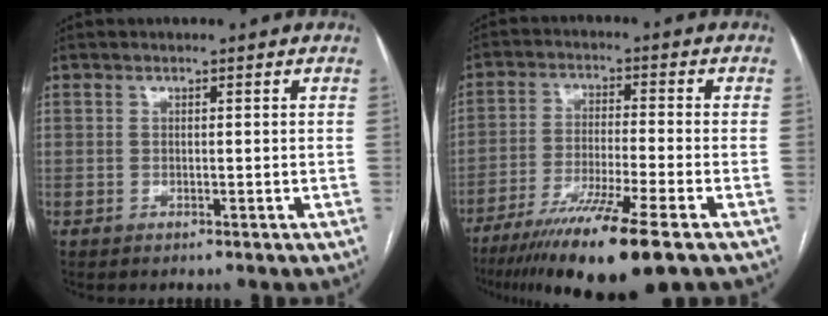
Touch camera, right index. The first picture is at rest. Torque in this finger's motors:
{"motor_torque": [1.11, -1.03, 1.05, 0.21]}